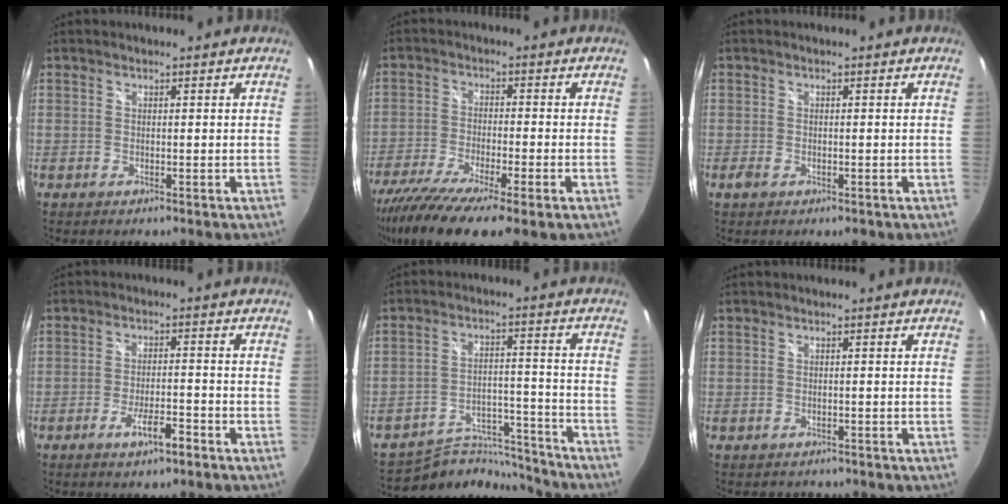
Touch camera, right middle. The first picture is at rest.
{"total": 14.2, "force": [-9.8, 2.3, 10.0], "torque": [-0.202, -0.055, -0.172]}
{"total": 2.1, "force": [-1.2, 1.2, 1.2], "torque": [-0.023, -0.006, -0.019]}
{"total": 4.9, "force": [-3.2, 1.1, 3.6], "torque": [-0.072, -0.005, -0.052]}
{"total": 12.4, "force": [-11.9, 2.8, 2.2], "torque": [-0.042, 0.019, -0.182]}
{"total": 1.8, "force": [-1.3, 1.2, 0.4], "torque": [-0.012, -0.006, -0.015]}